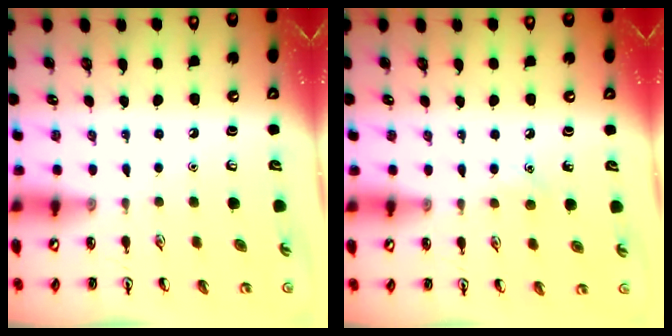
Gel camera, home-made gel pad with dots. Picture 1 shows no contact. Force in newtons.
{"total": 5.9, "press": 5.6, "slide": 1.8}